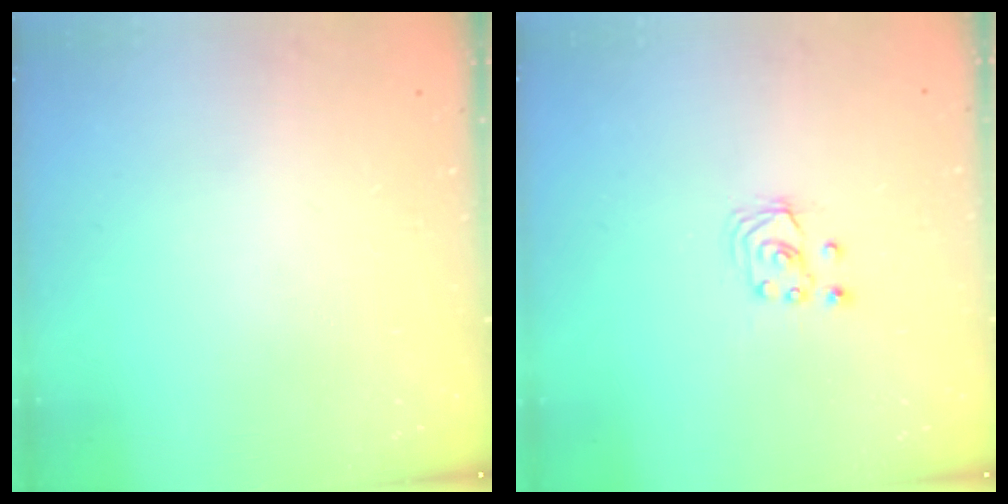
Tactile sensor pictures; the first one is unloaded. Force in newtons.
{"total": 2.6, "press": 2.6, "slide": 0.3}